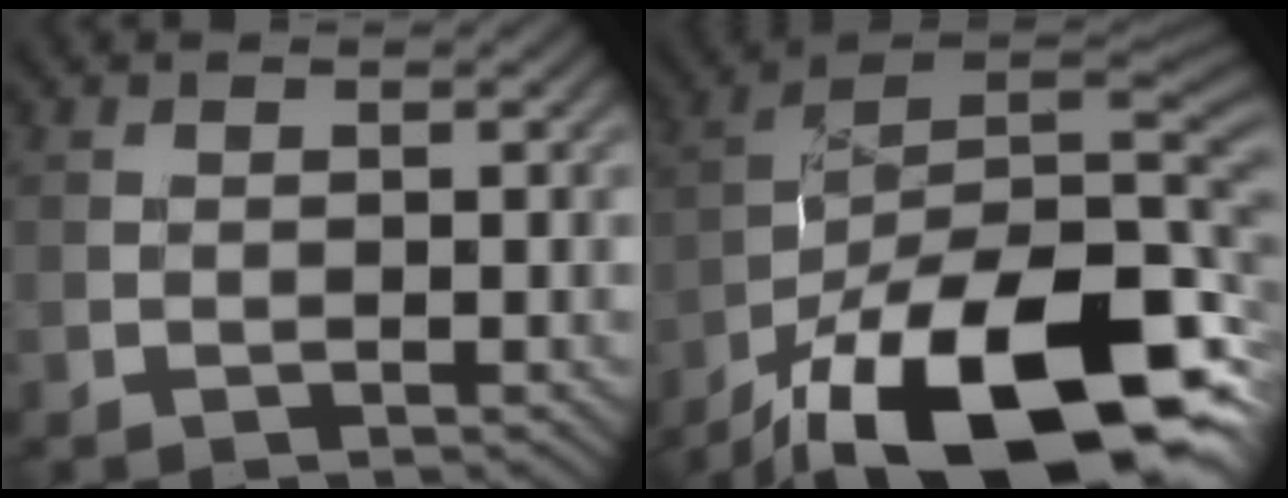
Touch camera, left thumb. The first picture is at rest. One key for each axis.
{"total": 21.3, "fx": -12.9, "fy": 8.7, "fz": 14.6, "tx": -0.228, "ty": -0.021, "tz": -0.203}